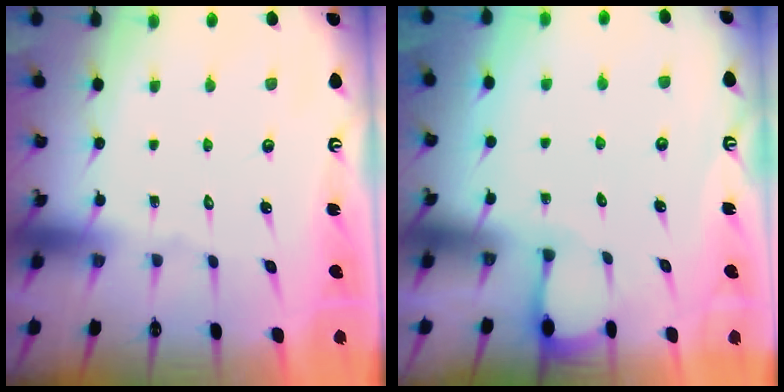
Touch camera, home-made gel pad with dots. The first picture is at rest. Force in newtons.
{"total": 1.5, "press": 1.5, "slide": 0.1}